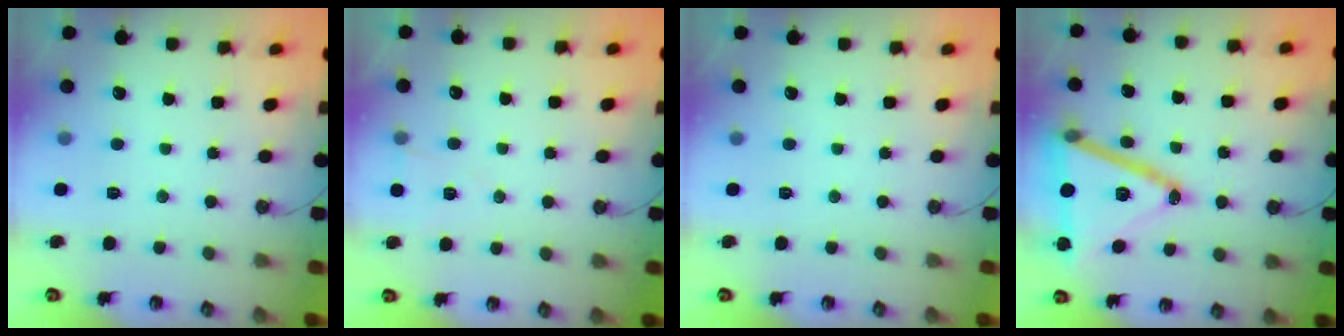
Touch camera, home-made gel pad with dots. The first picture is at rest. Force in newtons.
{"total": 5.0, "press": 2.7, "slide": 4.2}
{"total": 0.0}
{"total": 22.6, "press": 22.4, "slide": 3.3}